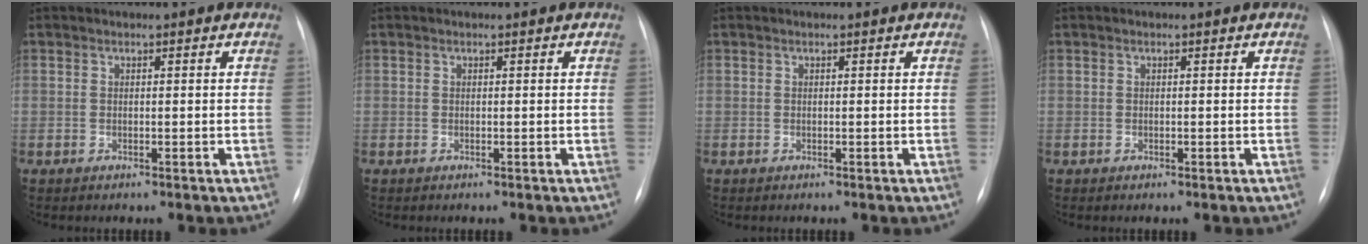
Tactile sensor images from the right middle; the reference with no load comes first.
{"total": 0.0}
{"total": 0.0}
{"total": 0.0}